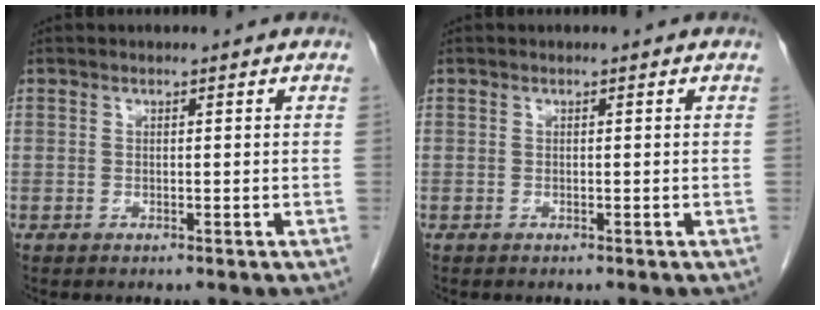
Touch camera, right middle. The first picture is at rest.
{"total": 0.0}